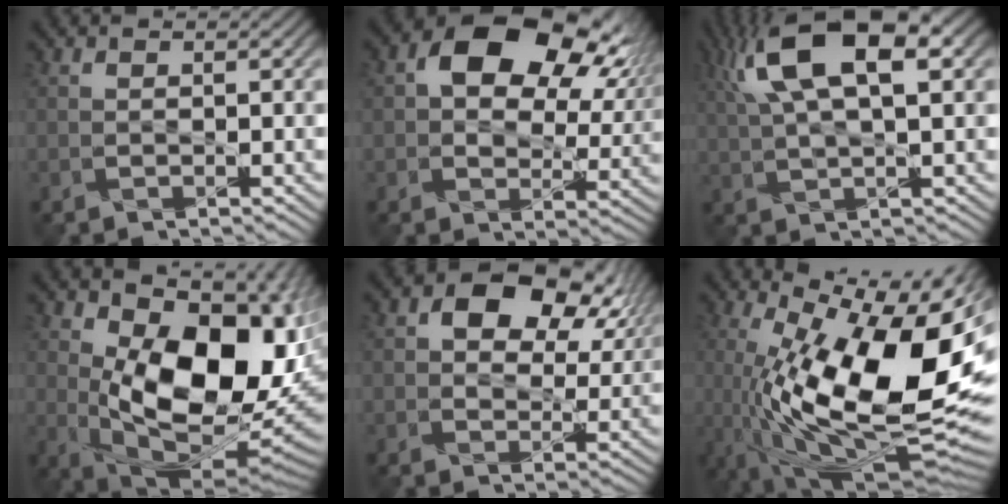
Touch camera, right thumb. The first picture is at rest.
{"total": 14.0, "force": [5.6, 9.0, 9.0], "torque": [-0.149, 0.002, 0.096]}
{"total": 13.2, "force": [5.6, 4.9, 10.9], "torque": [-0.217, 0.016, 0.097]}
{"total": 18.1, "force": [2.1, 10.6, 14.5], "torque": [-0.212, -0.020, 0.045]}
{"total": 11.2, "force": [5.1, 7.1, 7.0], "torque": [-0.110, 0.007, 0.081]}
{"total": 20.0, "force": [-1.7, 7.8, 18.3], "torque": [-0.301, -0.029, -0.030]}